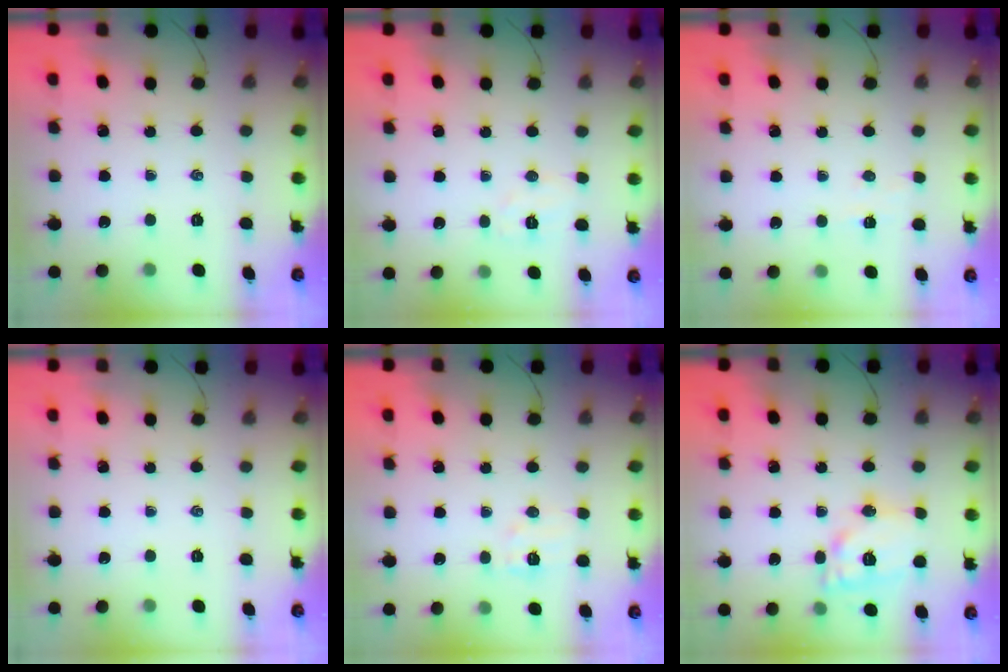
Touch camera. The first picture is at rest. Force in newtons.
{"total": 4.3, "press": 4.1, "slide": 1.0}
{"total": 3.2, "press": 3.0, "slide": 1.1}
{"total": 0.0}
{"total": 5.7, "press": 5.5, "slide": 1.4}
{"total": 13.6, "press": 13.5, "slide": 1.6}